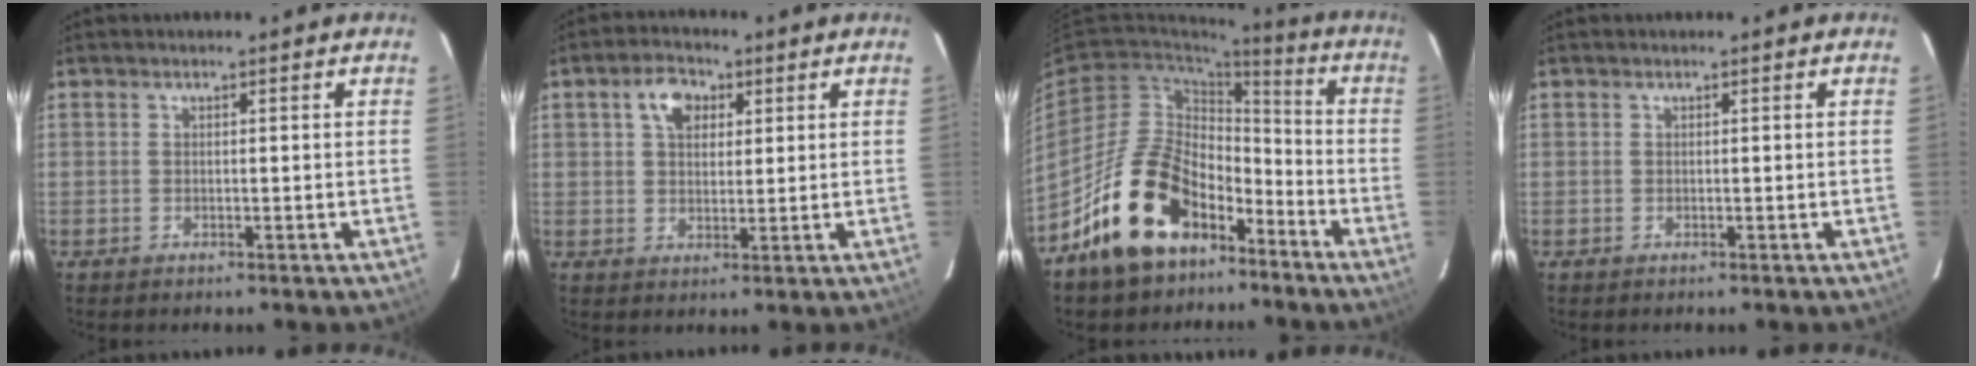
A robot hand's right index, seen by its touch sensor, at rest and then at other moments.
{"total": 5.8, "force": [2.3, 4.0, 3.6], "torque": [-0.057, 0.020, 0.042]}
{"total": 18.6, "force": [-11.8, 10.6, 9.7], "torque": [-0.187, 0.027, -0.180]}
{"total": 0.0}